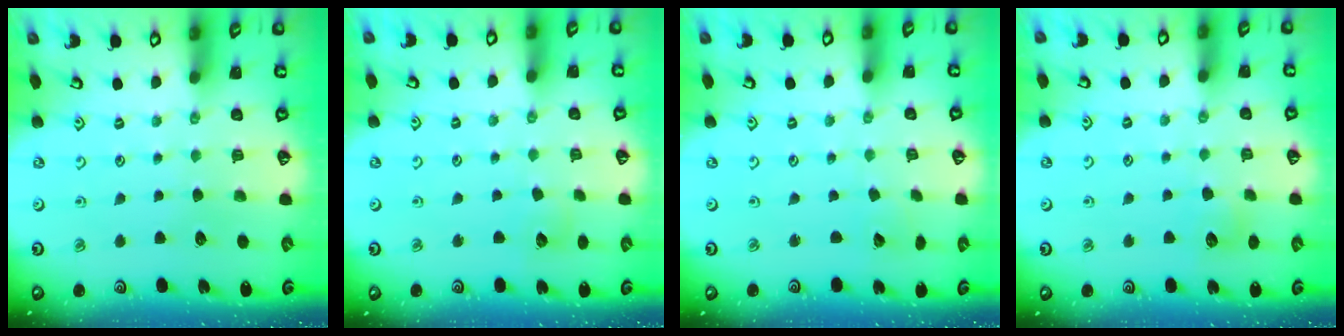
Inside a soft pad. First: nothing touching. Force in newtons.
{"total": 3.3, "press": 3.3, "slide": 0.3}
{"total": 1.4, "press": 1.4, "slide": 0.1}
{"total": 5.8, "press": 5.8, "slide": 0.9}